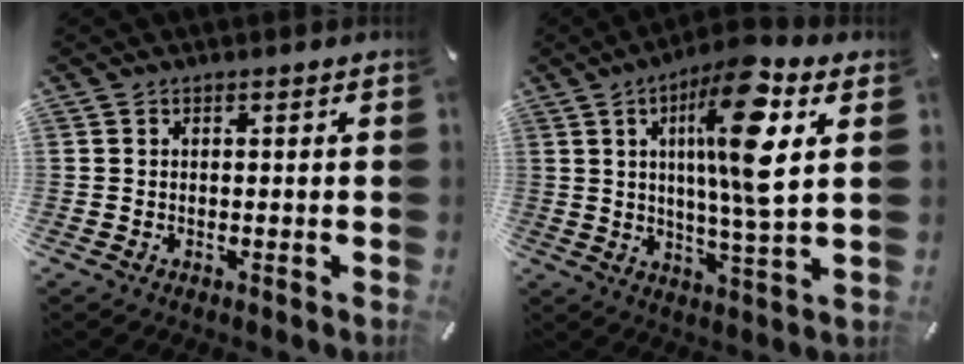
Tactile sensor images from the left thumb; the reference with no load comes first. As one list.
[{"total": 16.5, "force": [5.2, 3.1, 15.3], "torque": [-0.271, -0.012, 0.072]}]